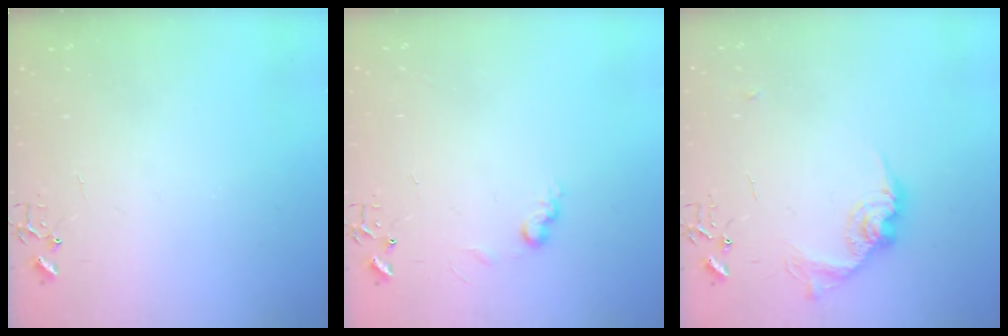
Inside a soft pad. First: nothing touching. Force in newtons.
{"total": 6.6, "press": 6.5, "slide": 0.9}
{"total": 13.4, "press": 13.3, "slide": 0.8}